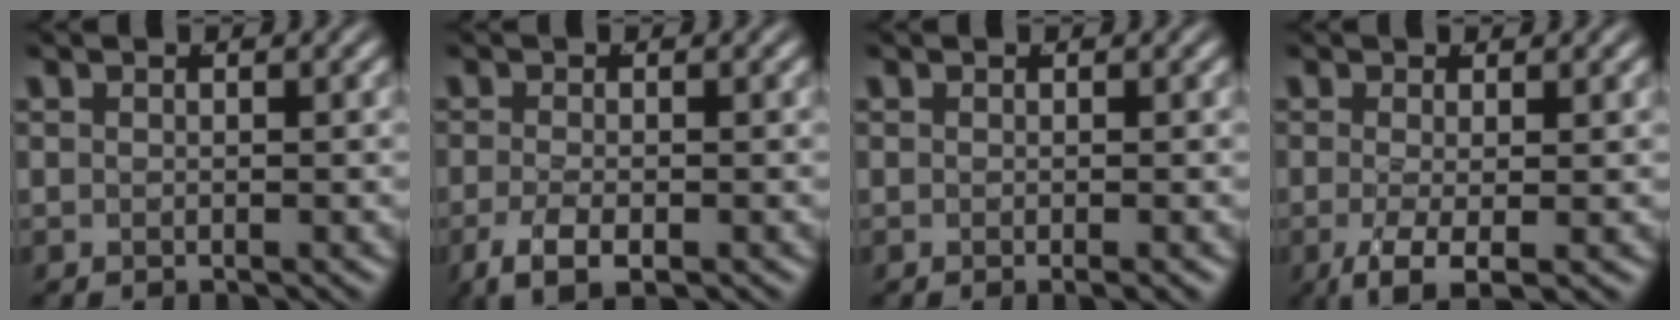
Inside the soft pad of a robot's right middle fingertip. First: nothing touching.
{"total": 3.7, "force": [-2.1, 1.4, 2.7], "torque": [-0.057, -0.018, -0.024]}
{"total": 0.8, "force": [-0.5, -0.1, 0.6], "torque": [-0.007, 0.001, -0.009]}
{"total": 4.4, "force": [-2.8, 1.1, 3.2], "torque": [-0.072, -0.033, -0.028]}